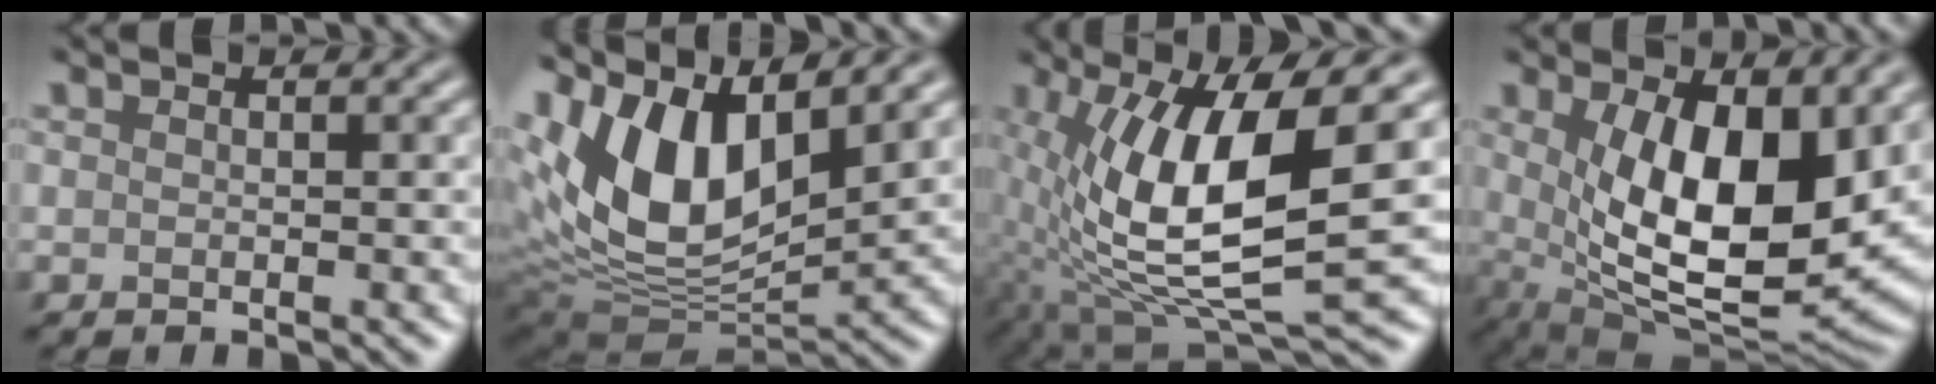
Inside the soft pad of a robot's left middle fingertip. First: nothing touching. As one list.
[{"total": 12.4, "force": [5.1, 6.2, 9.5], "torque": [-0.186, 0.011, 0.095]}, {"total": 11.5, "force": [0.9, 3.8, 10.8], "torque": [-0.212, -0.015, 0.024]}, {"total": 11.5, "force": [1.4, 4.8, 10.4], "torque": [-0.164, -0.019, 0.034]}]